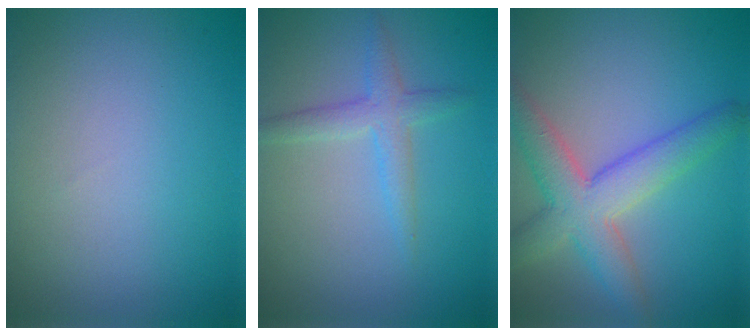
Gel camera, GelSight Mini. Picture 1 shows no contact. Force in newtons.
{"total": 2.4, "press": 2.4, "slide": 0.1}
{"total": 5.9, "press": 5.9, "slide": 0.4}